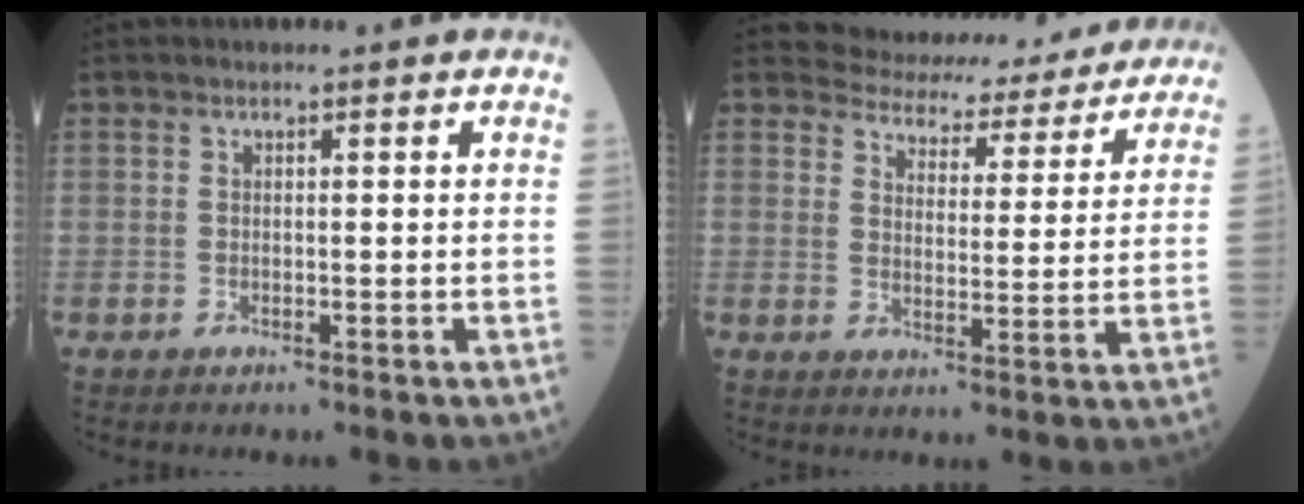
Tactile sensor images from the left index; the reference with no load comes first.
{"total": 16.2, "force": [15.3, 4.8, 2.5], "torque": [-0.011, -0.022, 0.168]}